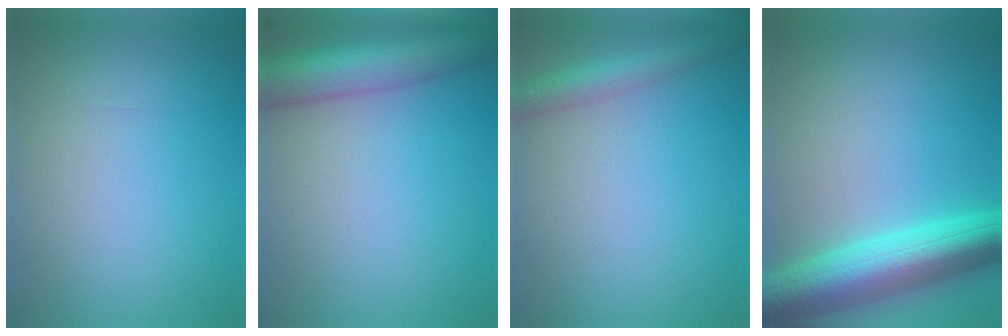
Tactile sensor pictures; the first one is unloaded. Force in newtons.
{"total": 7.4, "press": 7.4, "slide": 0.4}
{"total": 3.0, "press": 3.0, "slide": 0.1}
{"total": 8.4, "press": 8.4, "slide": 0.2}